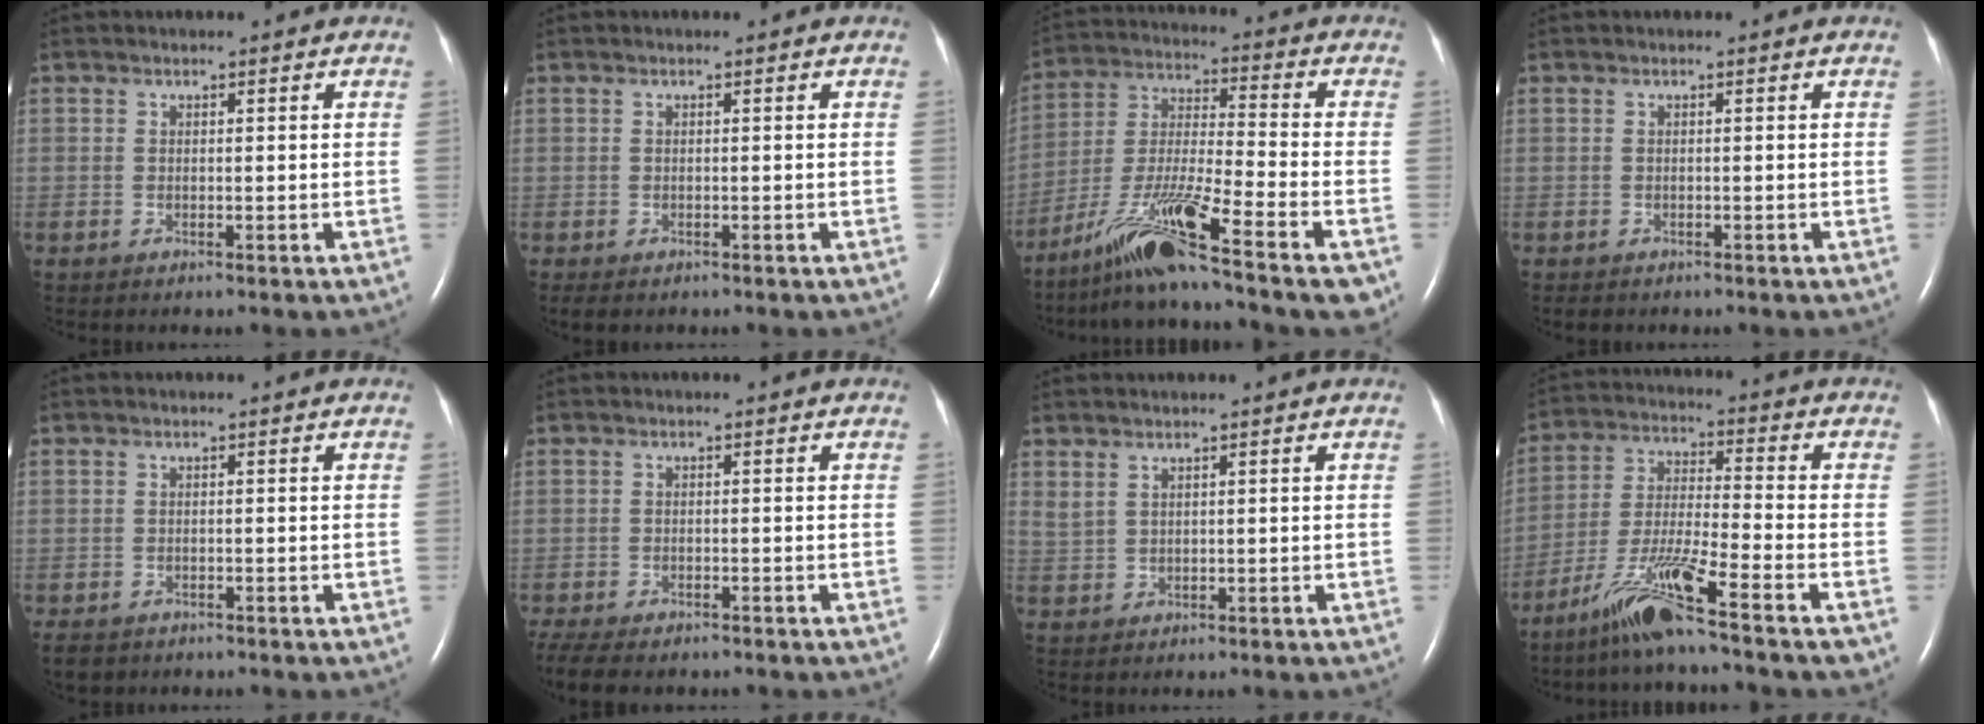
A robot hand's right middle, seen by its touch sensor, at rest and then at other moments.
{"total": 1.4, "force": [-0.9, 0.7, 0.7], "torque": [-0.011, -0.002, -0.007]}
{"total": 17.5, "force": [-11.6, 0.4, 13.1], "torque": [-0.244, -0.026, -0.204]}
{"total": 0.7, "force": [-0.6, 0.4, 0.2], "torque": [-0.009, -0.002, -0.007]}
{"total": 3.4, "force": [-2.5, 2.0, 1.0], "torque": [-0.018, -0.004, -0.036]}
{"total": 9.2, "force": [-7.2, 3.6, 4.5], "torque": [-0.100, -0.008, -0.104]}
{"total": 1.5, "force": [1.2, 0.4, 0.8], "torque": [-0.020, 0.004, 0.033]}
{"total": 11.4, "force": [-7.9, -0.6, 8.2], "torque": [-0.168, -0.030, -0.149]}